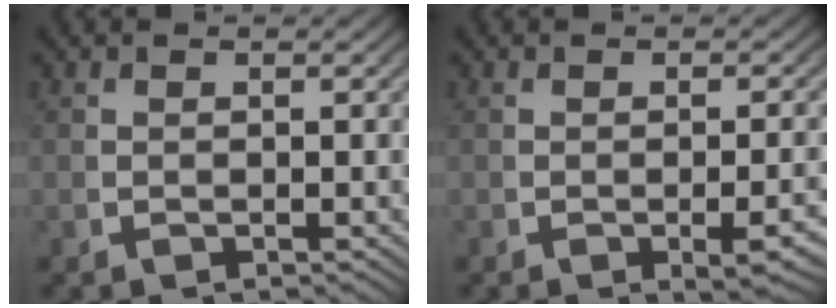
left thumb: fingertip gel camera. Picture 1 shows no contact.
{"total": 2.4, "force": [-0.7, 0.6, 2.2], "torque": [-0.032, 0.000, -0.011]}